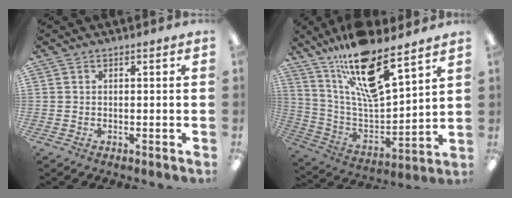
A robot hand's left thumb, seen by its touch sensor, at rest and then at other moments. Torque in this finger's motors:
{"motor_torque": [0.21, 0.10, 1.15, -1.62, 0.20]}